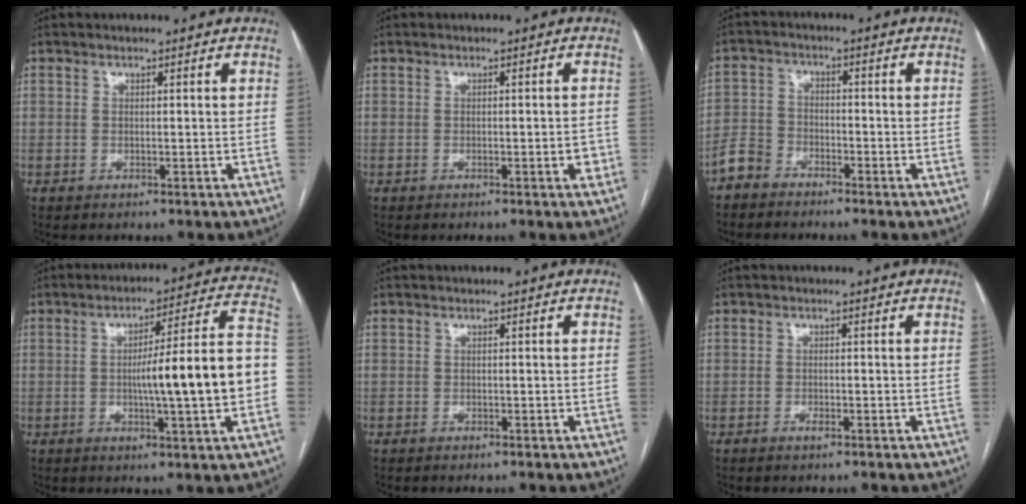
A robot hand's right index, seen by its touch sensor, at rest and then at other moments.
{"total": 1.7, "force": [-0.7, 0.3, 1.5], "torque": [-0.019, 0.000, -0.010]}
{"total": 3.8, "force": [-3.2, 2.1, 0.3], "torque": [-0.006, 0.004, -0.072]}
{"total": 15.2, "force": [-2.0, 0.5, 15.1], "torque": [-0.218, 0.019, -0.031]}
{"total": 0.0}
{"total": 1.0, "force": [-0.7, 0.1, 0.7], "torque": [-0.015, 0.000, -0.012]}